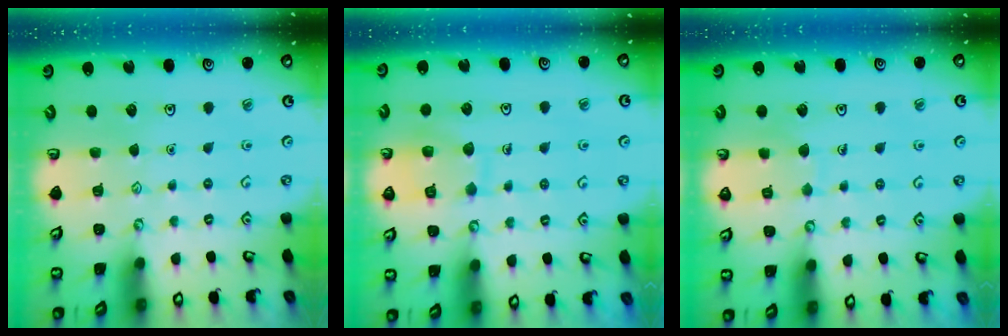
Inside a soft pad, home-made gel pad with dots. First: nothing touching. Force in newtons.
{"total": 10.6, "press": 10.6, "slide": 0.9}
{"total": 5.6, "press": 5.6, "slide": 0.4}